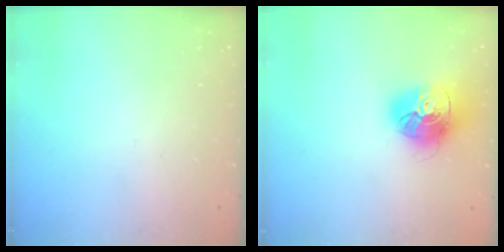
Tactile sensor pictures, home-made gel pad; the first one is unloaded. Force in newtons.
{"total": 16.8, "press": 16.7, "slide": 1.9}